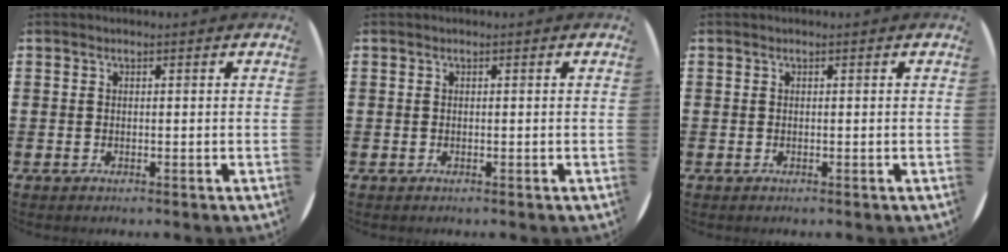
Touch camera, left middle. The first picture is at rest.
{"total": 0.0}
{"total": 0.0}